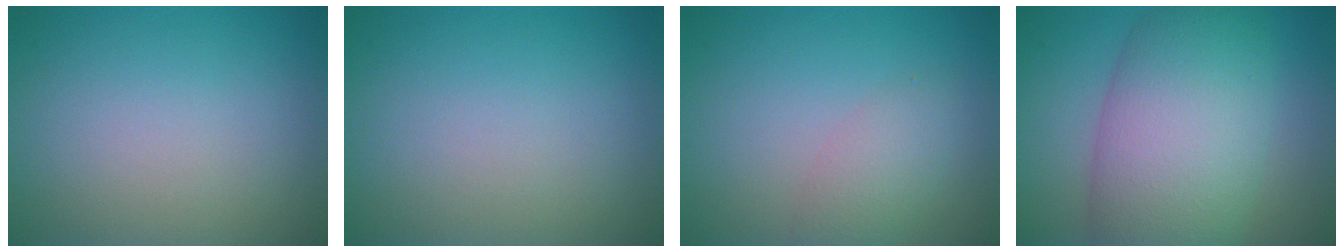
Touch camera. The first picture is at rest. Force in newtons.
{"total": 0.0}
{"total": 2.4, "press": 2.4, "slide": 0.1}
{"total": 11.0, "press": 11.0, "slide": 0.6}